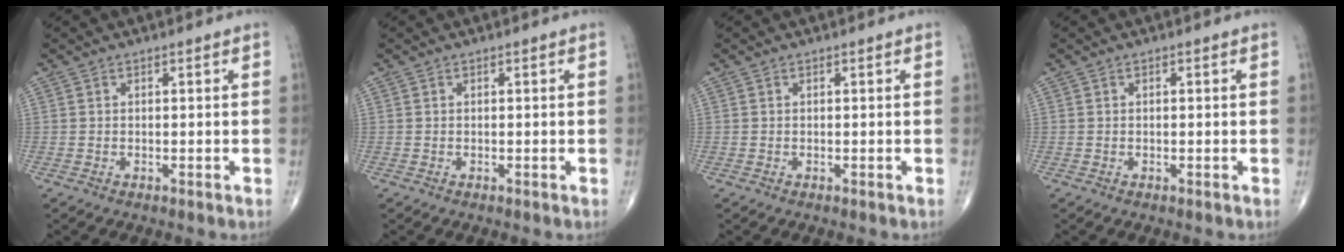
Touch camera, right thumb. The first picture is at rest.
{"total": 0.0}
{"total": 0.0}
{"total": 0.0}